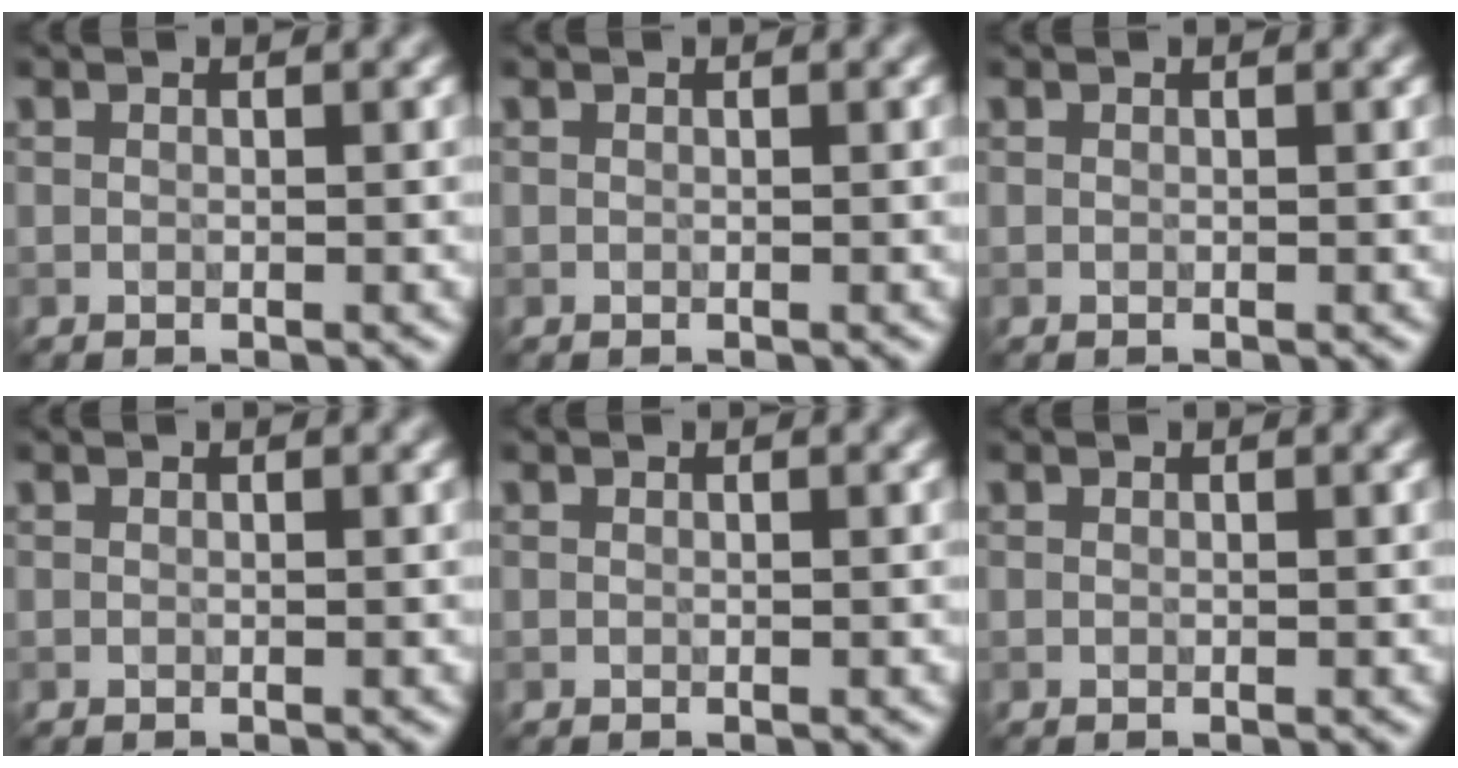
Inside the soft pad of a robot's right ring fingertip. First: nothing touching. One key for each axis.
{"total": 0.0}
{"total": 0.0}
{"total": 0.0}
{"total": 0.0}
{"total": 0.0}